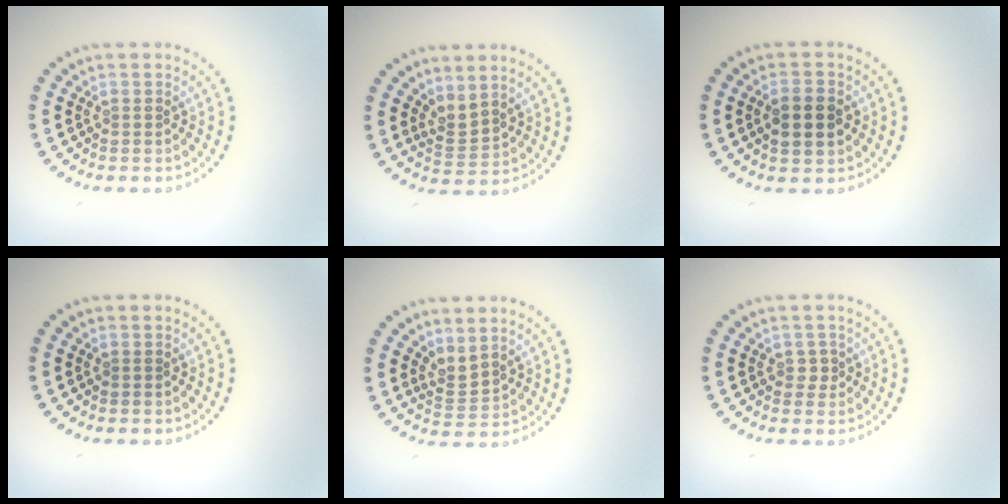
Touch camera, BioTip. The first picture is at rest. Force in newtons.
{"total": 2.2, "press": 1.5, "slide": 1.6}
{"total": 3.5, "press": 3.5, "slide": 0.2}
{"total": 0.0}
{"total": 2.2, "press": 1.5, "slide": 1.6}
{"total": 0.9, "press": 0.8, "slide": 0.4}